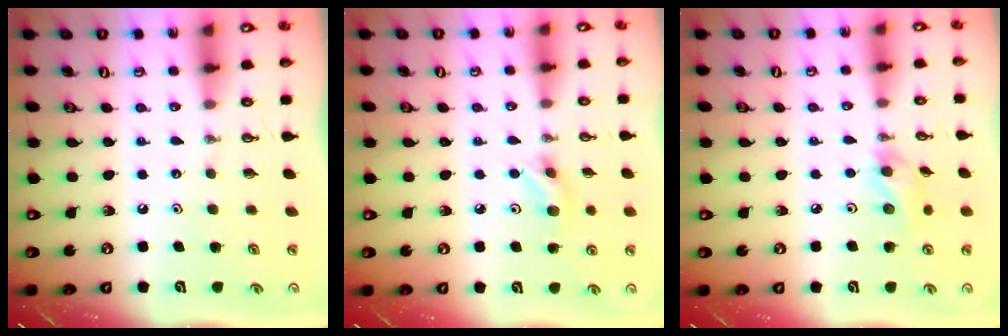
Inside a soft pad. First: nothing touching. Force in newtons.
{"total": 6.0, "press": 6.0, "slide": 0.5}
{"total": 8.1, "press": 8.0, "slide": 0.9}